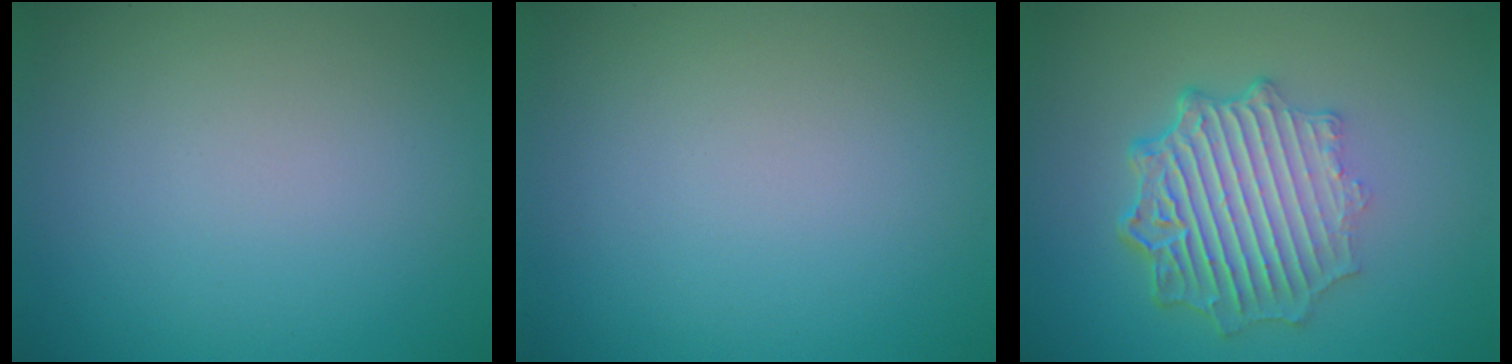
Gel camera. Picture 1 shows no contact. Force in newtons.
{"total": 0.0}
{"total": 7.4, "press": 5.3, "slide": 5.2}